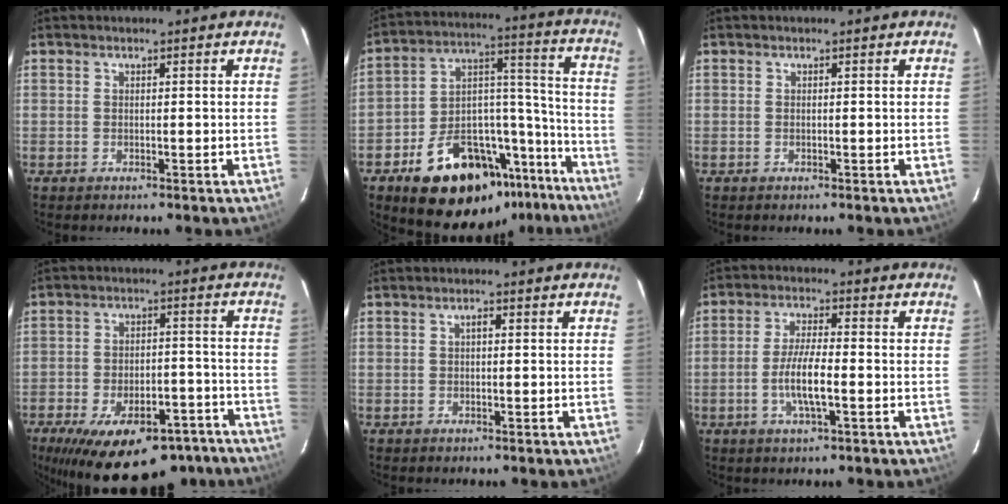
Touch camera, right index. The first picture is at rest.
{"total": 26.4, "force": [-18.8, 12.7, 13.6], "torque": [-0.205, 0.064, -0.246]}
{"total": 0.0}
{"total": 23.1, "force": [-16.7, 9.9, 12.5], "torque": [-0.221, -0.003, -0.216]}
{"total": 0.9, "force": [0.1, 0.5, 0.8], "torque": [-0.014, 0.007, 0.000]}
{"total": 6.8, "force": [-2.0, 1.3, 6.4], "torque": [-0.127, -0.002, -0.039]}